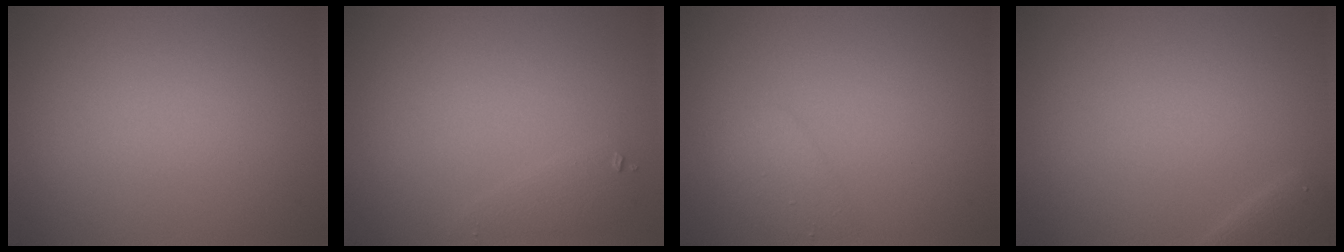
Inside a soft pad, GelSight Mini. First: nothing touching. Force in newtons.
{"total": 1.1, "press": 1.1, "slide": 0.1}
{"total": 1.4, "press": 1.4, "slide": 0.1}
{"total": 1.2, "press": 1.2, "slide": 0.1}